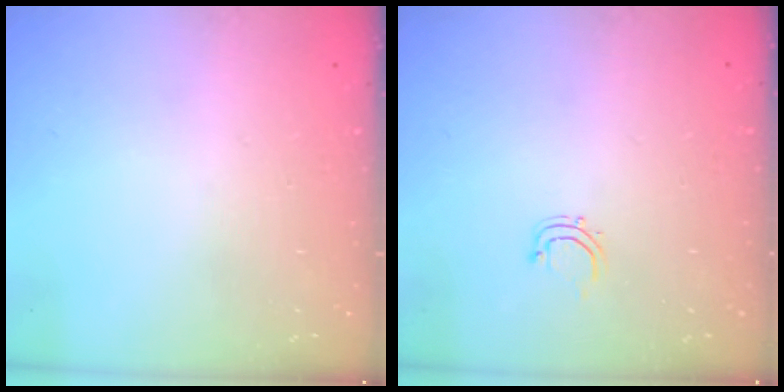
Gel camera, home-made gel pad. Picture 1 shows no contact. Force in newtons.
{"total": 2.8, "press": 2.8, "slide": 0.5}